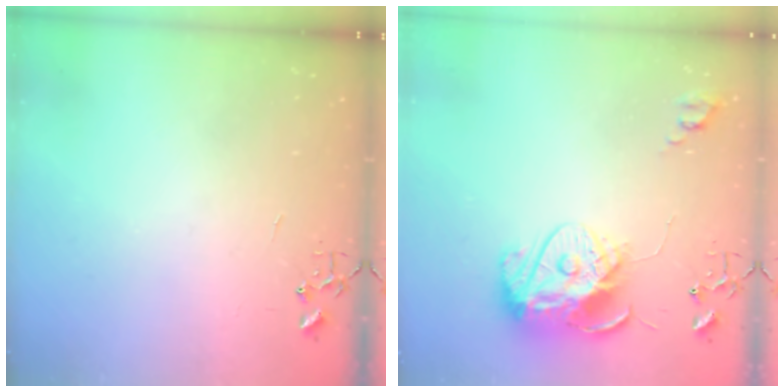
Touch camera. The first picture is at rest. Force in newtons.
{"total": 13.9, "press": 13.8, "slide": 1.3}